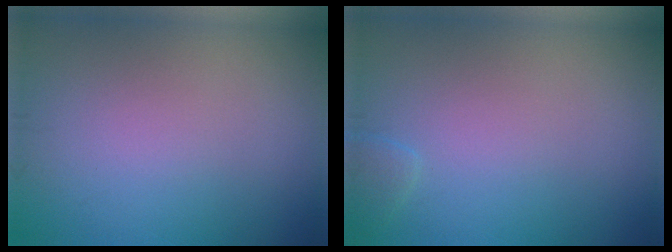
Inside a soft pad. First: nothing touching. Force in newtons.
{"total": 0.7, "press": 0.7, "slide": 0.1}